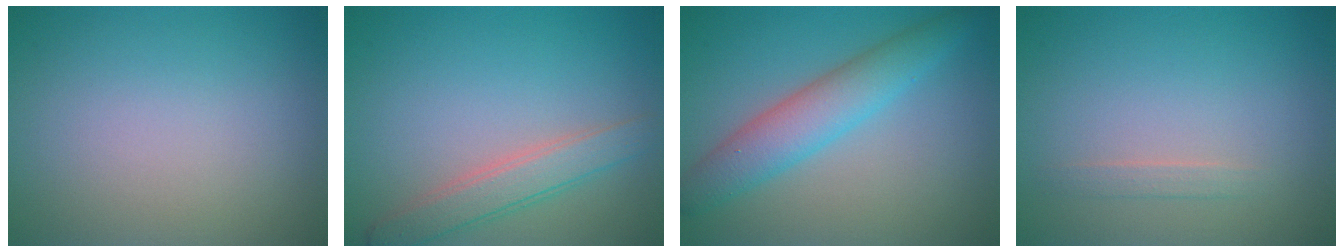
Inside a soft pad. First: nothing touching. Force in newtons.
{"total": 3.1, "press": 3.0, "slide": 0.2}
{"total": 4.6, "press": 4.6, "slide": 0.1}
{"total": 0.9, "press": 0.9, "slide": 0.1}